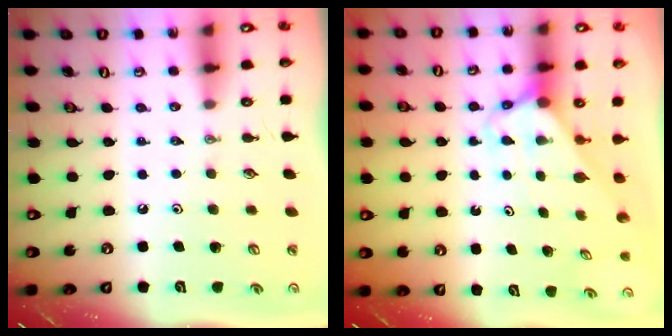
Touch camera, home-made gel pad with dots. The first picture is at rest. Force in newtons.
{"total": 2.8, "press": 2.8, "slide": 0.2}